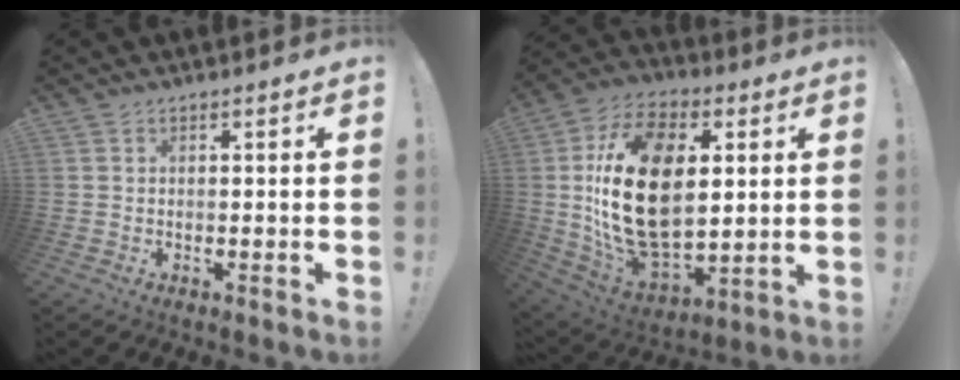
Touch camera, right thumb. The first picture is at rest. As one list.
[{"total": 27.6, "force": [3.4, 17.2, 21.4], "torque": [-0.427, -0.012, 0.066]}]